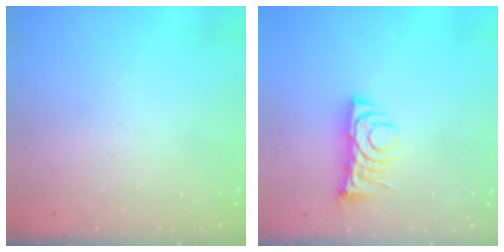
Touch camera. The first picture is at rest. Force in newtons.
{"total": 8.3, "press": 8.2, "slide": 1.2}